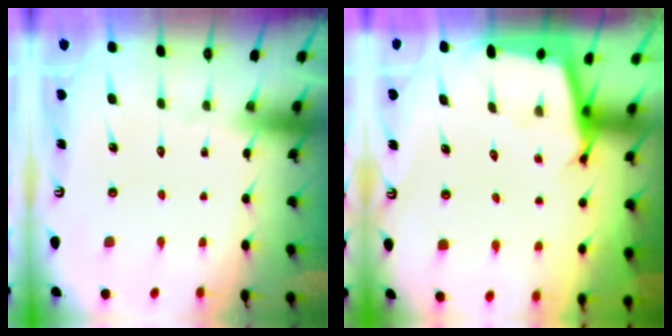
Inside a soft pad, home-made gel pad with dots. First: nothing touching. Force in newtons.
{"total": 2.5, "press": 2.5, "slide": 0.1}